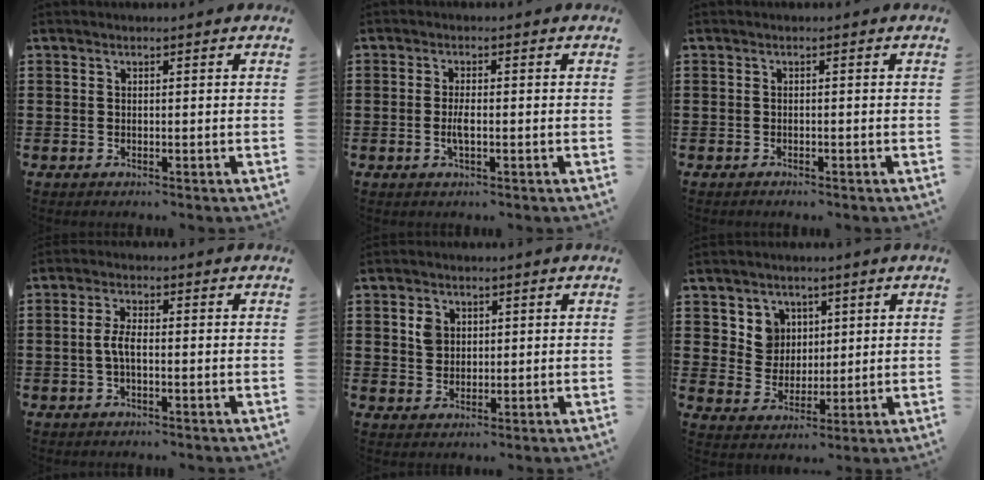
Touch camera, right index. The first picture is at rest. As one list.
[{"total": 2.3, "force": [-0.5, 0.7, 2.2], "torque": [-0.046, -0.002, -0.011]}, {"total": 0.6, "force": [-0.6, 0.0, 0.0], "torque": [-0.003, -0.001, -0.013]}, {"total": 3.2, "force": [-0.6, 1.0, 3.0], "torque": [-0.076, -0.004, -0.019]}, {"total": 2.9, "force": [1.1, 2.4, 1.3], "torque": [-0.034, 0.010, 0.019]}, {"total": 5.8, "force": [2.7, 5.1, 1.0], "torque": [-0.040, 0.011, 0.050]}]